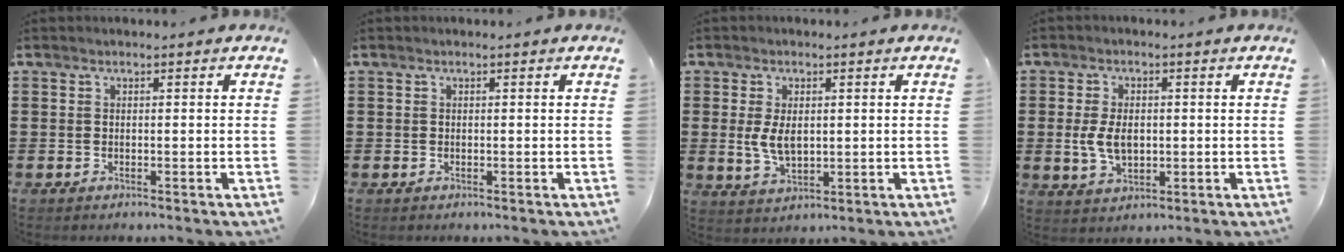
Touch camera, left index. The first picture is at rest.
{"total": 0.0}
{"total": 4.9, "force": [0.5, 2.8, 4.0], "torque": [-0.087, -0.001, 0.003]}
{"total": 5.4, "force": [0.0, 3.3, 4.3], "torque": [-0.091, 0.001, -0.006]}